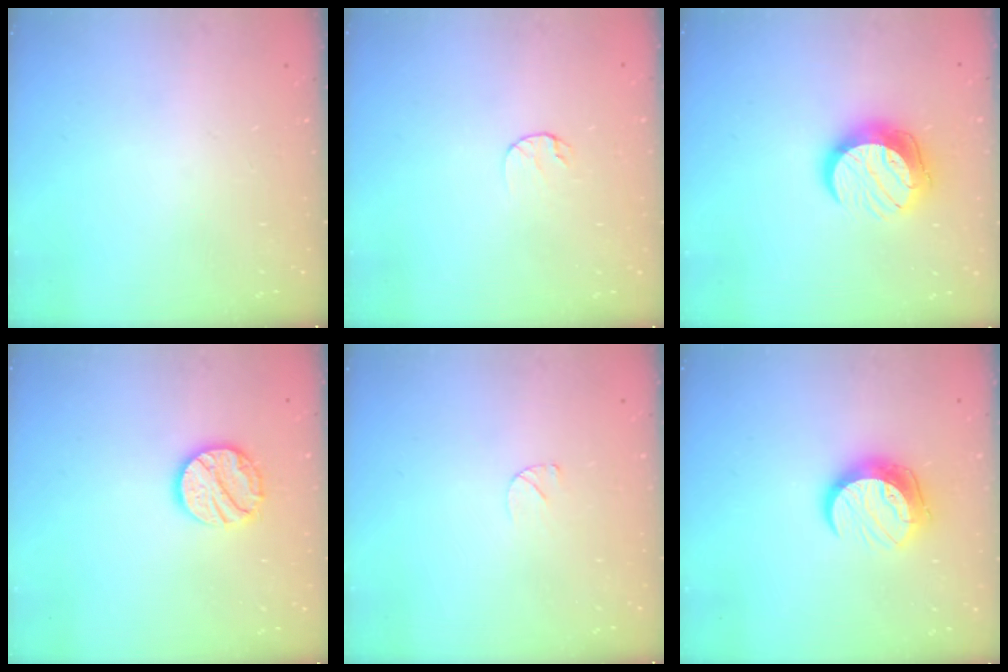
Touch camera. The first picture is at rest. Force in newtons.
{"total": 5.2, "press": 5.1, "slide": 0.5}
{"total": 12.6, "press": 12.6, "slide": 0.6}
{"total": 13.2, "press": 13.1, "slide": 1.0}
{"total": 3.8, "press": 3.8, "slide": 0.4}
{"total": 11.1, "press": 11.1, "slide": 1.0}